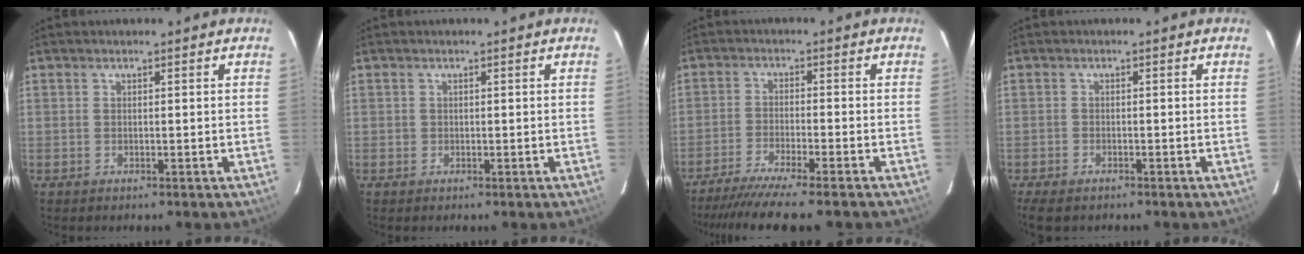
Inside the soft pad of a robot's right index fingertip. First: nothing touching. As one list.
[{"total": 0.7, "force": [-0.1, 0.7, 0.0], "torque": [0.001, 0.000, -0.002]}, {"total": 10.9, "force": [-9.5, -0.3, 5.4], "torque": [-0.121, -0.030, -0.156]}, {"total": 4.7, "force": [-3.7, 2.0, 2.1], "torque": [-0.061, -0.020, -0.065]}]